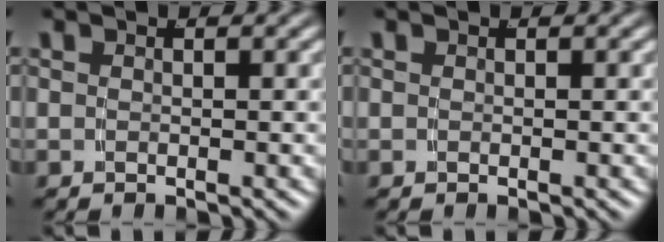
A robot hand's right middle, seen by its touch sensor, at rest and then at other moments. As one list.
[{"total": 0.0}]